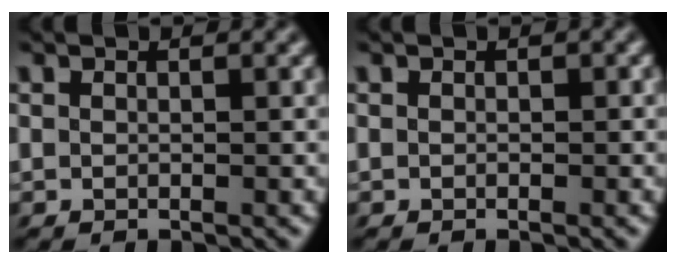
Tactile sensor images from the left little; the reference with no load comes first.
{"total": 0.9, "force": [-0.2, 0.8, 0.3], "torque": [-0.007, -0.002, -0.001]}